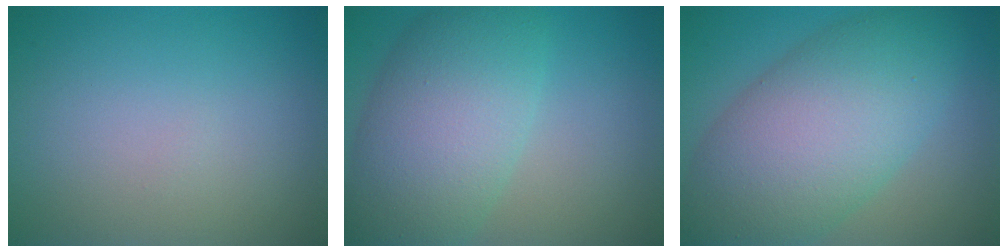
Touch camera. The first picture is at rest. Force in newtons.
{"total": 8.7, "press": 8.7, "slide": 0.2}
{"total": 10.7, "press": 10.7, "slide": 0.1}